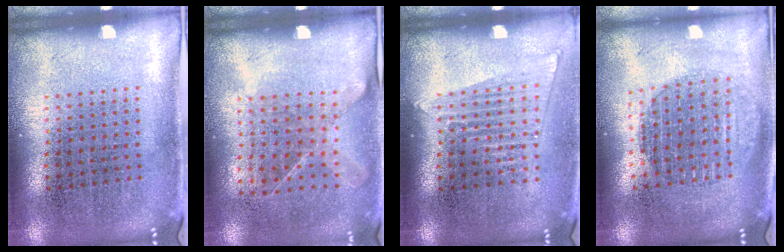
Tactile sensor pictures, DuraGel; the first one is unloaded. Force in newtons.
{"total": 1.2, "press": 0.9, "slide": 0.8}
{"total": 1.4, "press": 1.3, "slide": 0.5}
{"total": 1.7, "press": 1.5, "slide": 0.9}